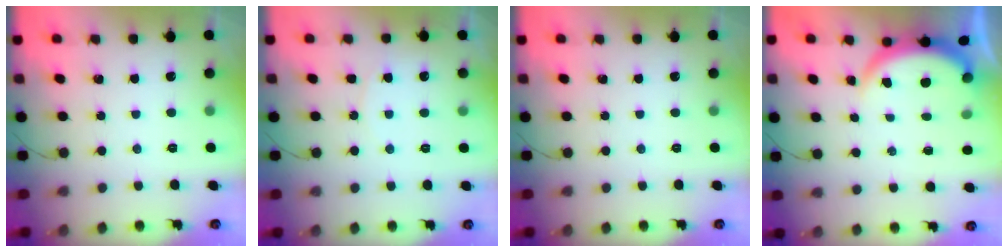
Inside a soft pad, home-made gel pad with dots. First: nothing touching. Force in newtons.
{"total": 3.9, "press": 3.8, "slide": 0.5}
{"total": 0.0}
{"total": 3.7, "press": 3.7, "slide": 0.1}